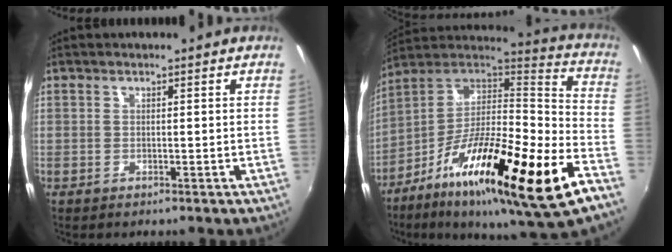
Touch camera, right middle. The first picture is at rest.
{"total": 28.9, "force": [-14.0, 3.2, 25.1], "torque": [-0.394, -0.047, -0.244]}